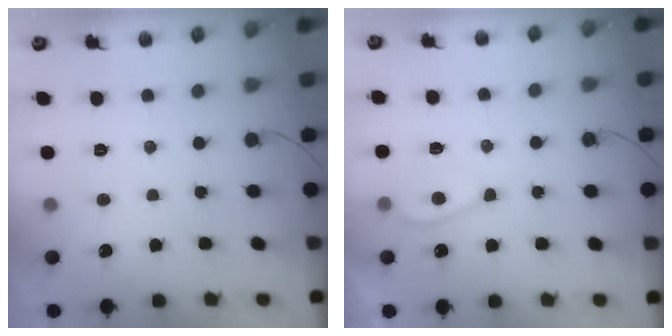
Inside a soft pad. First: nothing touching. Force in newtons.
{"total": 4.3, "press": 4.2, "slide": 0.8}